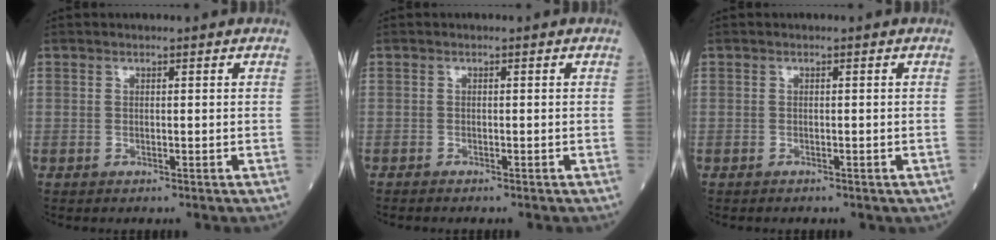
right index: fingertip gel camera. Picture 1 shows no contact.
{"total": 0.7, "force": [-0.7, 0.1, 0.2], "torque": [-0.006, -0.001, -0.014]}
{"total": 0.9, "force": [-0.7, 0.4, 0.3], "torque": [-0.011, 0.000, -0.008]}